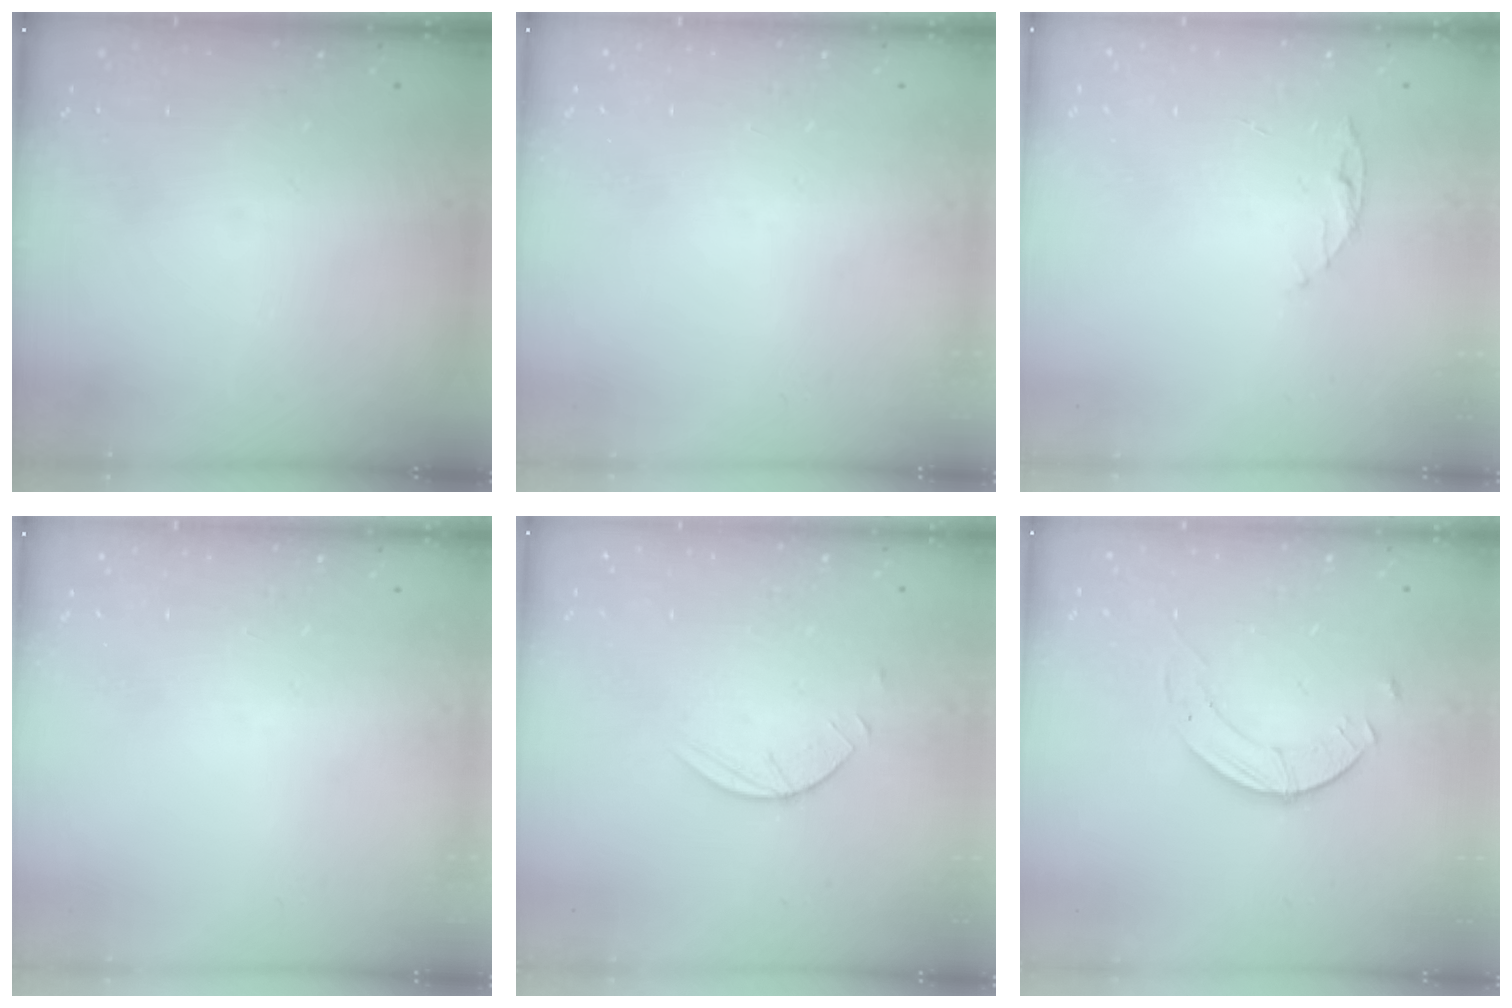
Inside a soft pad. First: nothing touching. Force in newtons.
{"total": 0.0}
{"total": 3.9, "press": 3.9, "slide": 0.4}
{"total": 0.0}
{"total": 2.9, "press": 2.8, "slide": 0.3}
{"total": 2.3, "press": 2.3, "slide": 0.3}